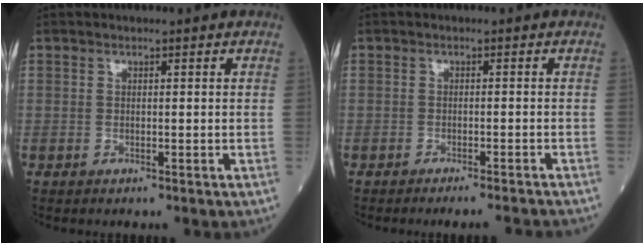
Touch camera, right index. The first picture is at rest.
{"total": 5.2, "force": [-4.9, -0.2, 1.7], "torque": [-0.014, -0.013, -0.066]}